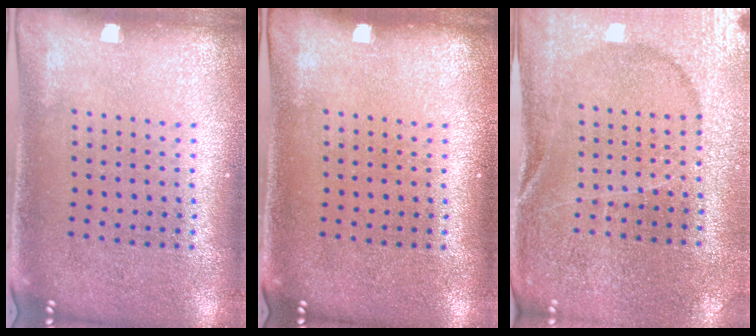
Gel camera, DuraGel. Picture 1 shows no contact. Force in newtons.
{"total": 0.0}
{"total": 1.5, "press": 1.5, "slide": 0.2}